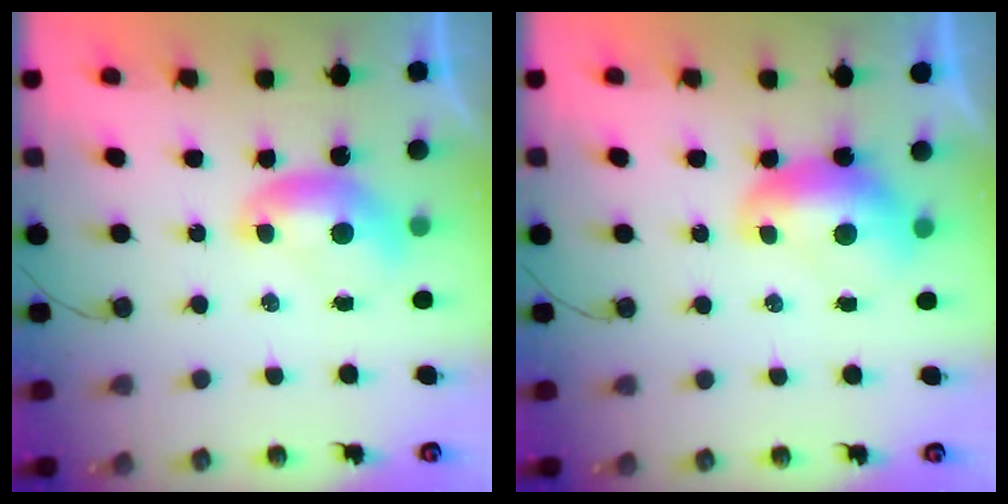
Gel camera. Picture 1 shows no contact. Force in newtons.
{"total": 1.6, "press": 1.6, "slide": 0.4}